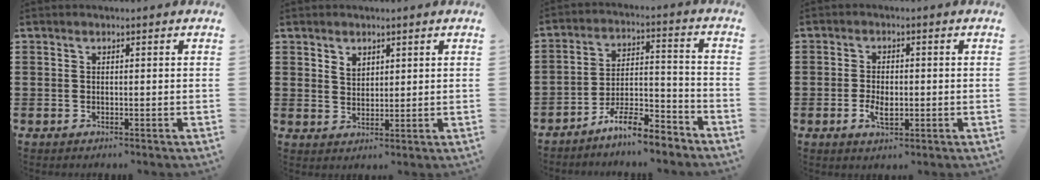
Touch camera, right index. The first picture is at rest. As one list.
[{"total": 2.3, "force": [1.5, 1.5, 0.7], "torque": [-0.018, 0.005, 0.029]}, {"total": 8.2, "force": [-7.4, 1.1, 3.4], "torque": [-0.061, 0.017, -0.141]}, {"total": 3.4, "force": [-0.8, 1.7, 2.8], "torque": [-0.060, -0.003, -0.014]}]